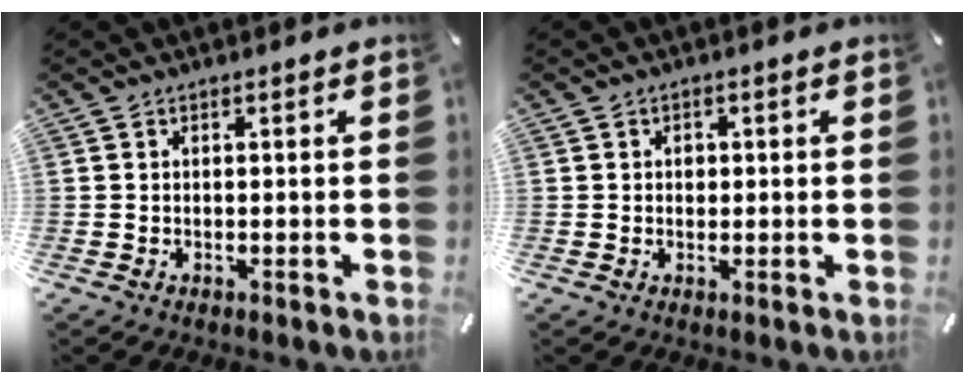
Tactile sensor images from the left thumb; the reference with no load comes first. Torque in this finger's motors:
{"motor_torque": [0.16, 0.32, 0.10, -0.12, 0.00]}